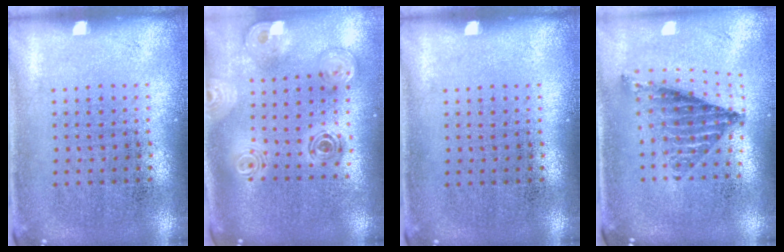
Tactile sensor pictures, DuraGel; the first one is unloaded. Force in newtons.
{"total": 1.7, "press": 1.5, "slide": 0.8}
{"total": 0.0}
{"total": 1.0, "press": 0.9, "slide": 0.4}